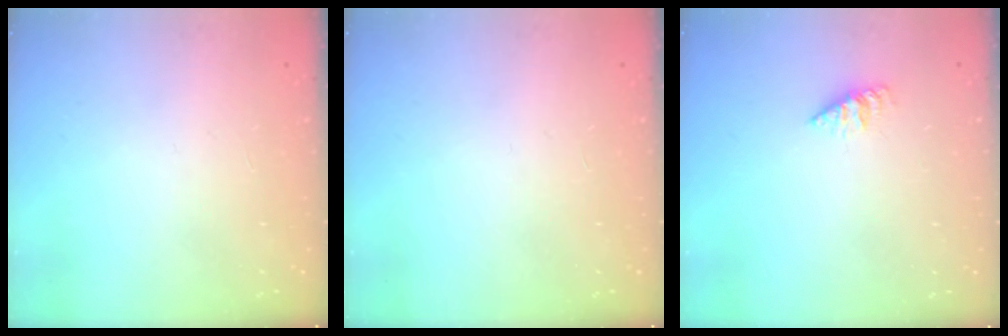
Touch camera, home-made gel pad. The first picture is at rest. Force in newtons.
{"total": 0.0}
{"total": 1.6, "press": 1.6, "slide": 0.1}